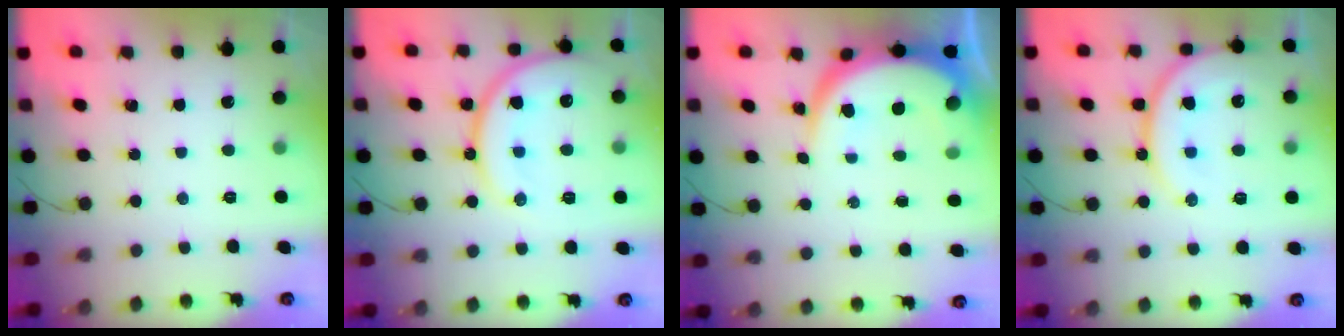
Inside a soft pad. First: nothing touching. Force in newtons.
{"total": 18.0, "press": 18.0, "slide": 1.4}
{"total": 10.9, "press": 10.9, "slide": 0.9}
{"total": 15.6, "press": 15.5, "slide": 1.7}